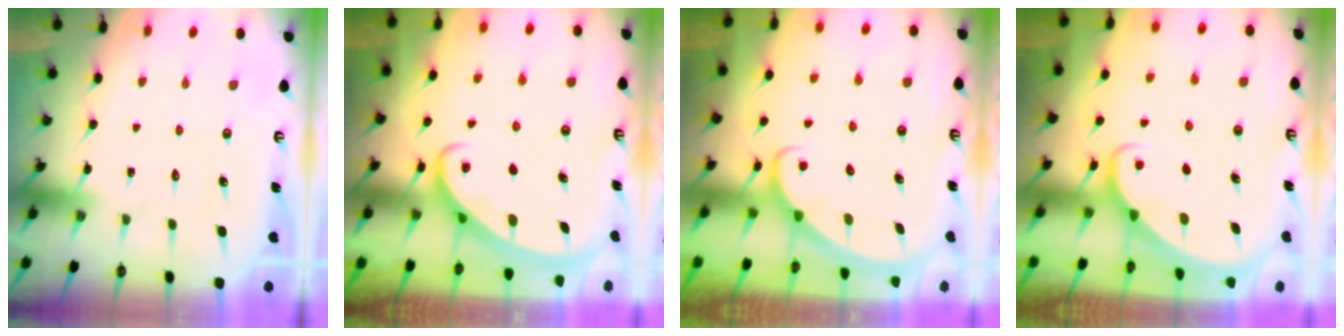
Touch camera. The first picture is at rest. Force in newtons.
{"total": 2.6, "press": 2.5, "slide": 0.3}
{"total": 2.1, "press": 2.1, "slide": 0.2}
{"total": 1.8, "press": 1.8, "slide": 0.0}